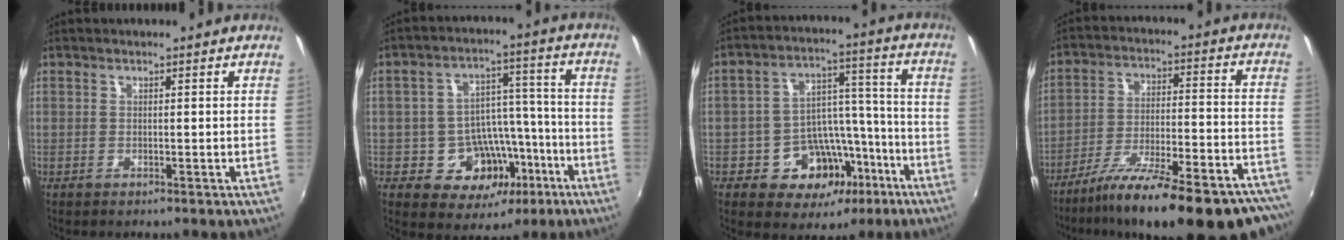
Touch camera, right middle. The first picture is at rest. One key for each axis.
{"total": 13.1, "fx": -5.7, "fy": 10.3, "fz": 5.7, "tx": -0.110, "ty": 0.043, "tz": -0.057}
{"total": 13.9, "fx": -7.2, "fy": 10.4, "fz": 5.9, "tx": -0.113, "ty": 0.045, "tz": -0.085}
{"total": 28.4, "fx": -23.3, "fy": 5.3, "fz": 15.4, "tx": -0.236, "ty": -0.047, "tz": -0.323}